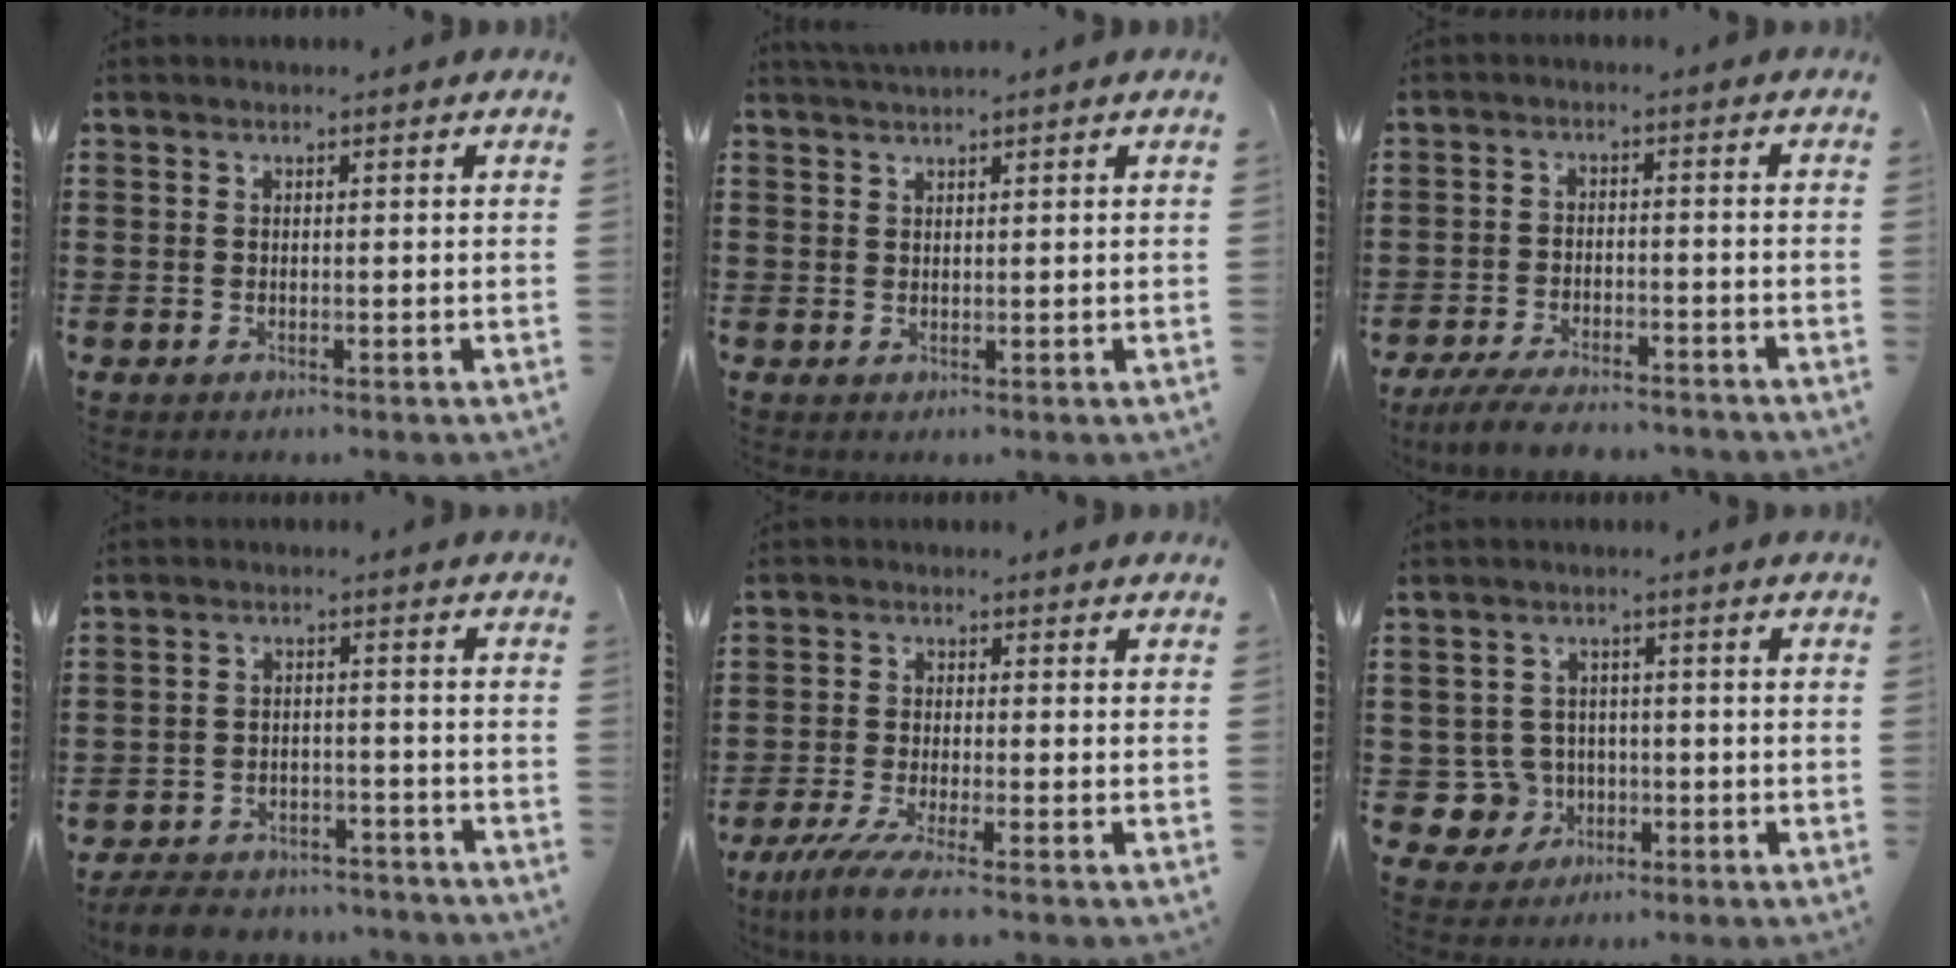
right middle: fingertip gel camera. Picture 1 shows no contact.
{"total": 1.4, "force": [1.4, -0.1, 0.4], "torque": [-0.011, 0.000, 0.026]}
{"total": 5.3, "force": [-4.8, 0.7, 2.1], "torque": [-0.046, -0.005, -0.094]}
{"total": 5.1, "force": [-5.0, 0.8, 0.7], "torque": [-0.014, 0.008, -0.101]}
{"total": 5.4, "force": [-4.1, 0.0, 3.5], "torque": [-0.087, -0.025, -0.082]}
{"total": 5.3, "force": [-1.4, 4.9, 1.7], "torque": [-0.066, 0.004, -0.029]}